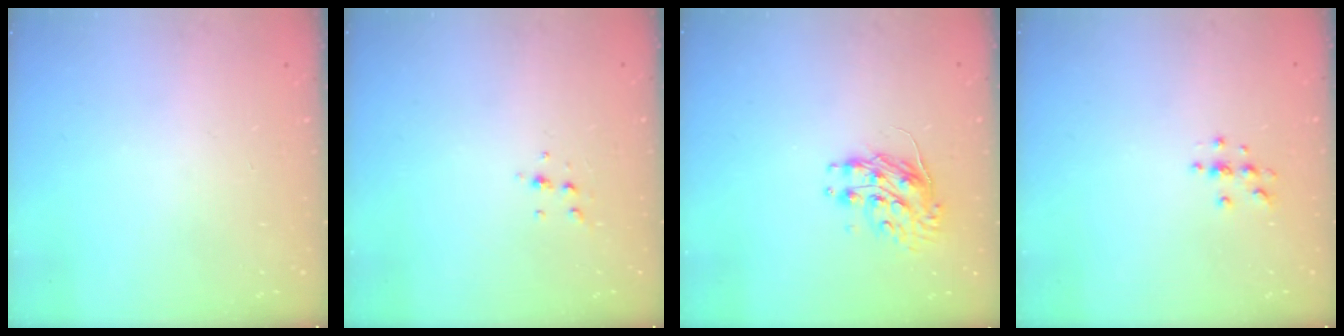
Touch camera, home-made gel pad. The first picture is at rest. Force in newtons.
{"total": 4.5, "press": 4.3, "slide": 1.3}
{"total": 9.0, "press": 9.0, "slide": 0.6}
{"total": 3.8, "press": 3.8, "slide": 0.4}